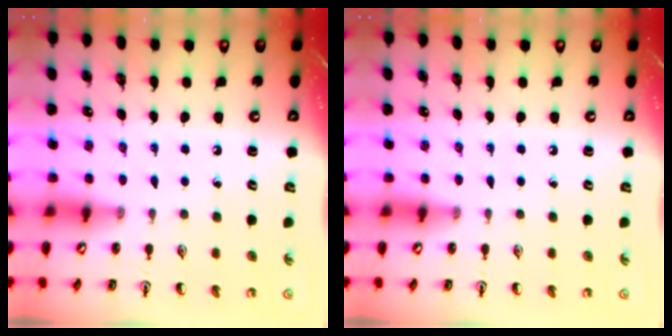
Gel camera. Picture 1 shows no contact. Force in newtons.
{"total": 0.0}